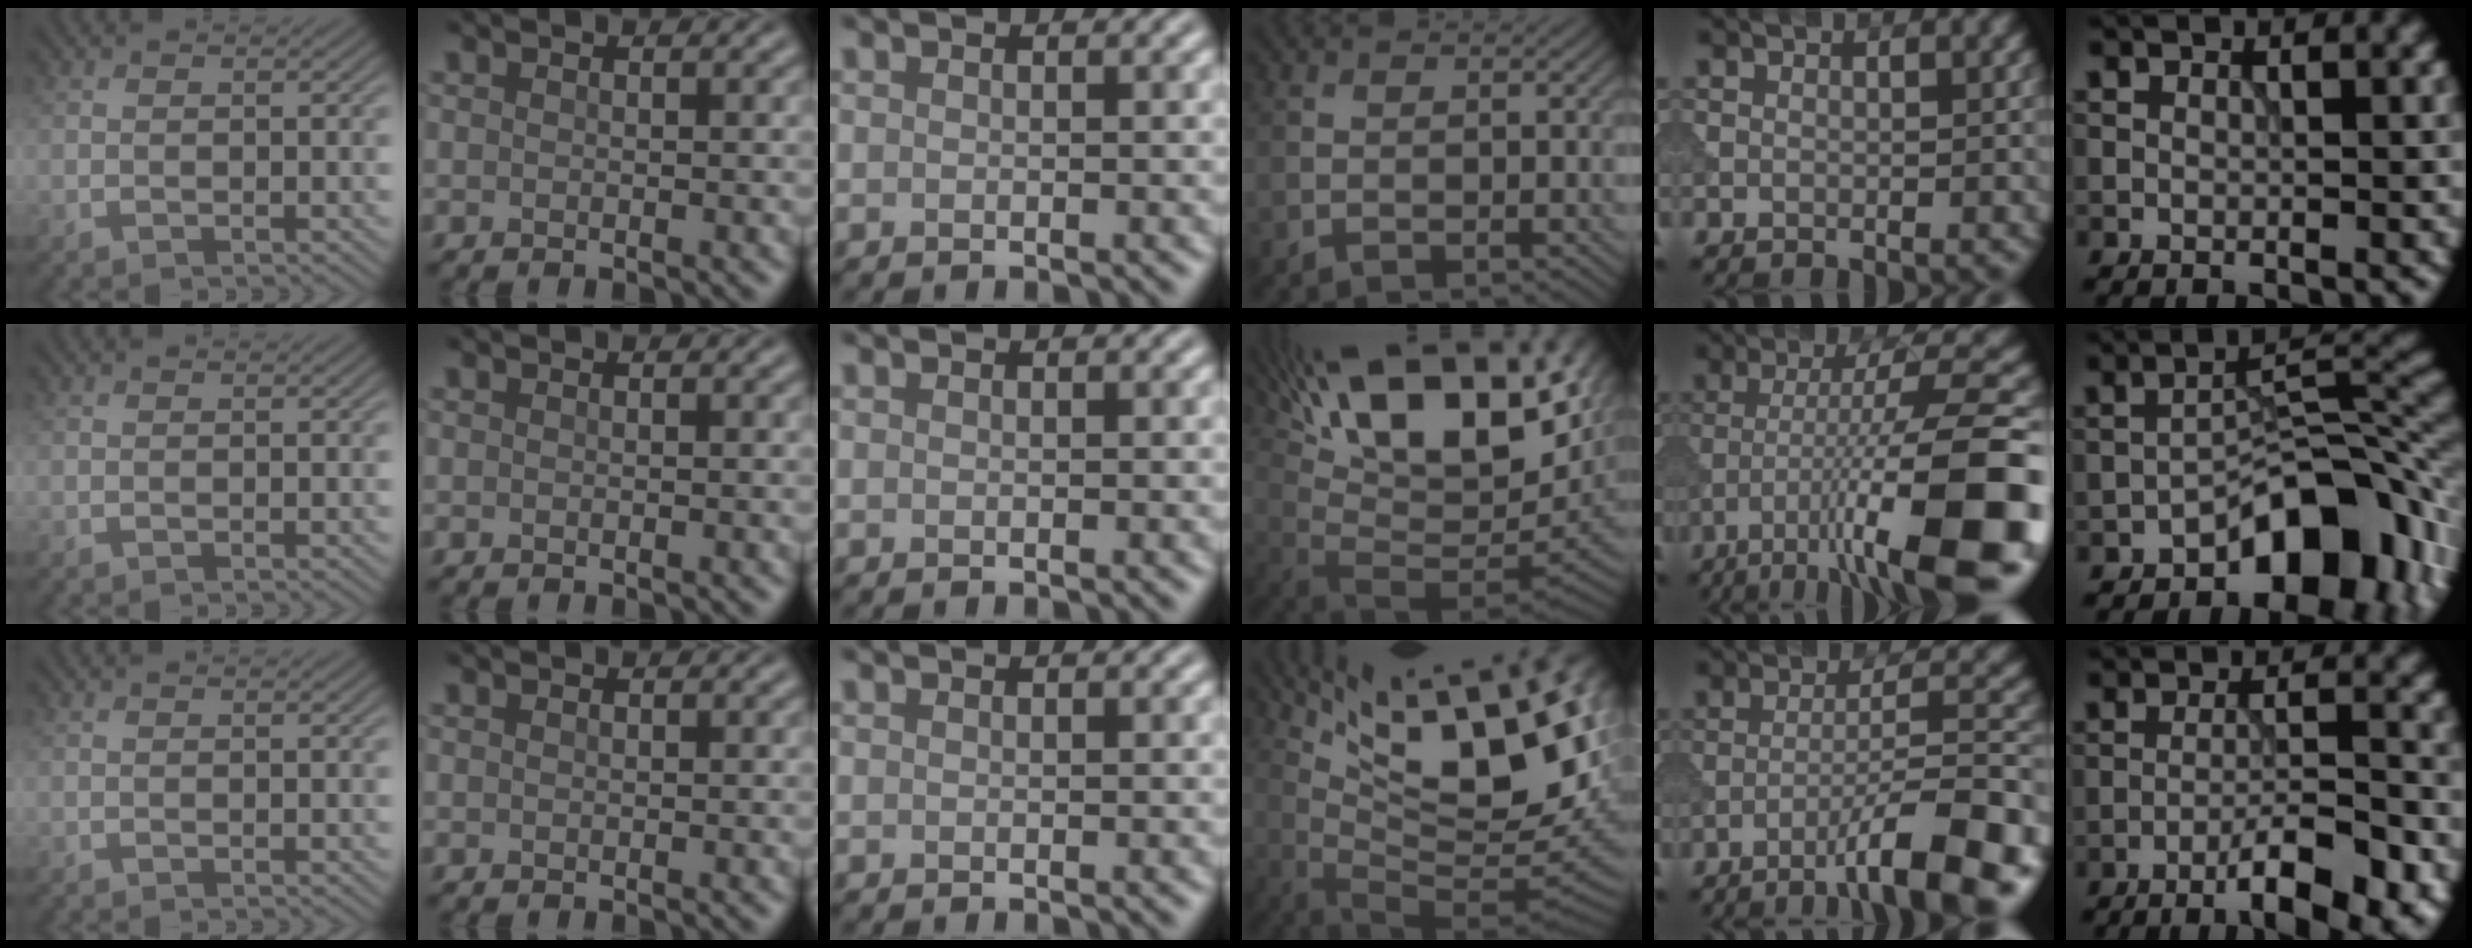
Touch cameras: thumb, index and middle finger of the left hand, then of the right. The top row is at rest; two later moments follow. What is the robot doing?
{"motion": "dispense", "object": "syringe"}